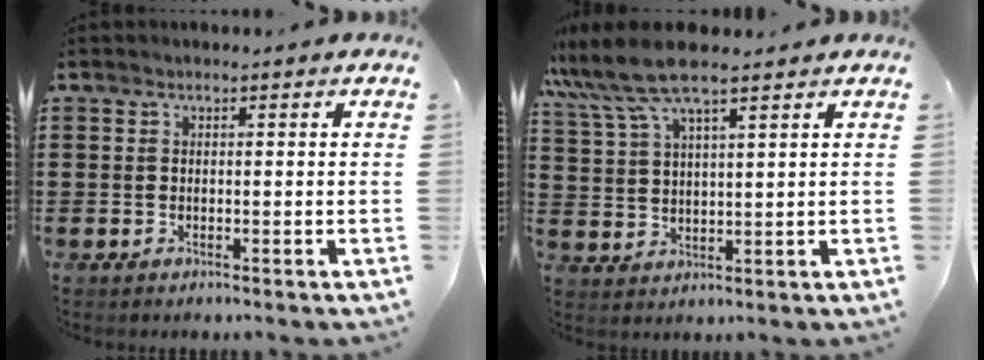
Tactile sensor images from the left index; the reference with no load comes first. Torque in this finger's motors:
{"motor_torque": [1.94, -0.20, 1.05, 0.21]}